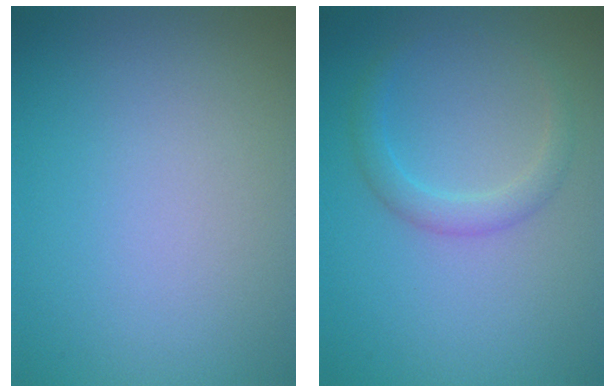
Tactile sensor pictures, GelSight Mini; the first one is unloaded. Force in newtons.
{"total": 2.0, "press": 2.0, "slide": 0.1}